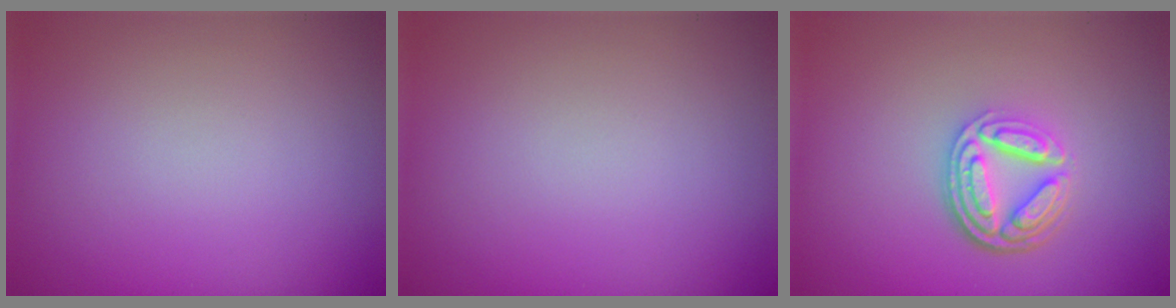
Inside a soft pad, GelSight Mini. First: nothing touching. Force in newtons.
{"total": 0.0}
{"total": 4.6, "press": 3.5, "slide": 3.1}